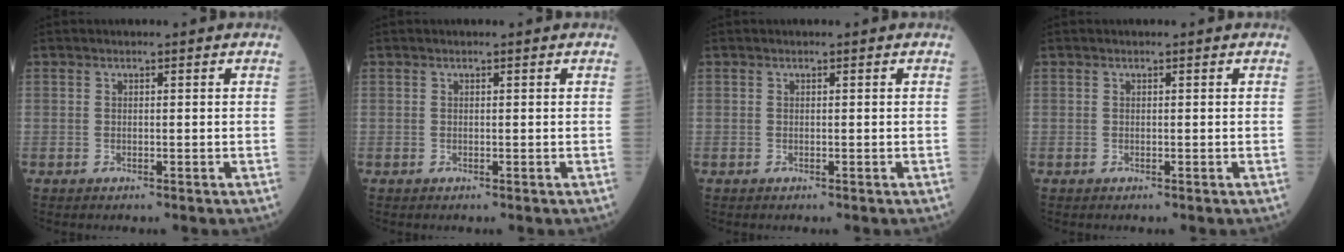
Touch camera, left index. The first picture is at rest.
{"total": 0.0}
{"total": 0.0}
{"total": 0.0}